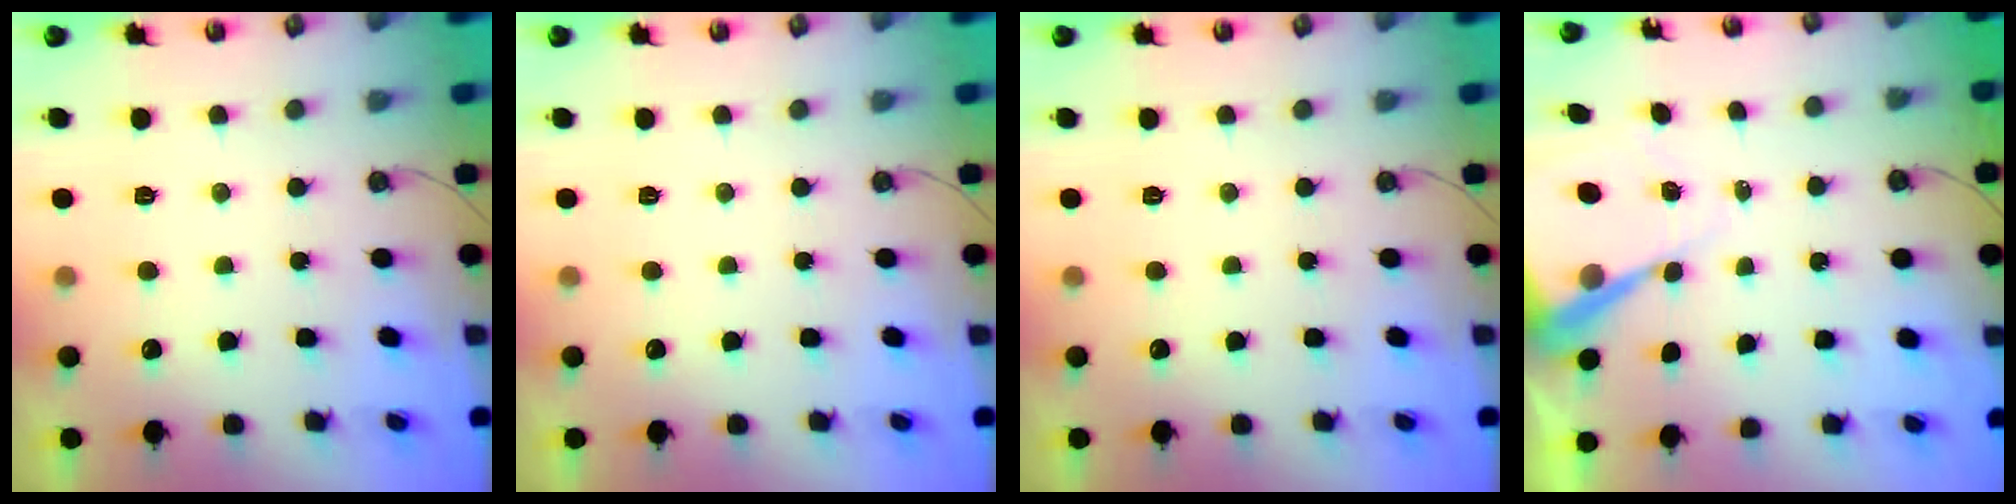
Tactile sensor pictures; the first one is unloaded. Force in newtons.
{"total": 0.0}
{"total": 0.0}
{"total": 9.8, "press": 9.8, "slide": 1.0}